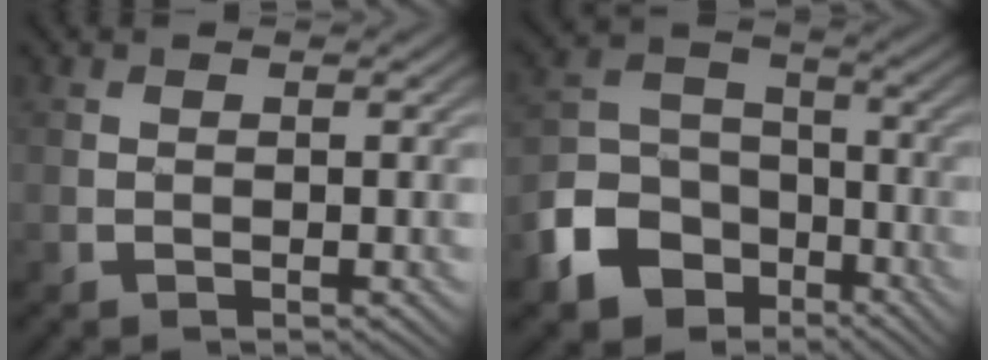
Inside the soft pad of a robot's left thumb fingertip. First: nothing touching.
{"total": 11.6, "force": [-6.3, 8.4, 5.1], "torque": [-0.137, -0.027, -0.128]}